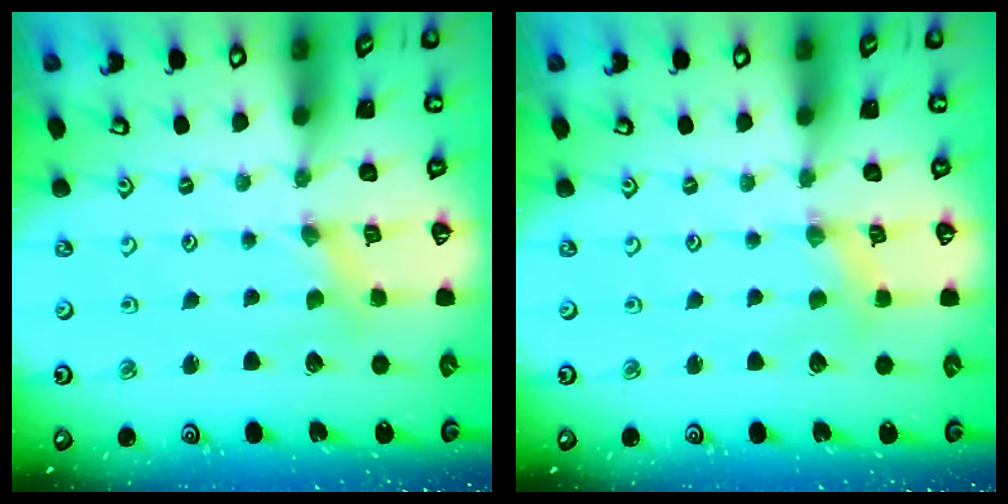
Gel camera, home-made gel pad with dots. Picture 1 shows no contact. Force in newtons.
{"total": 2.1, "press": 2.1, "slide": 0.4}